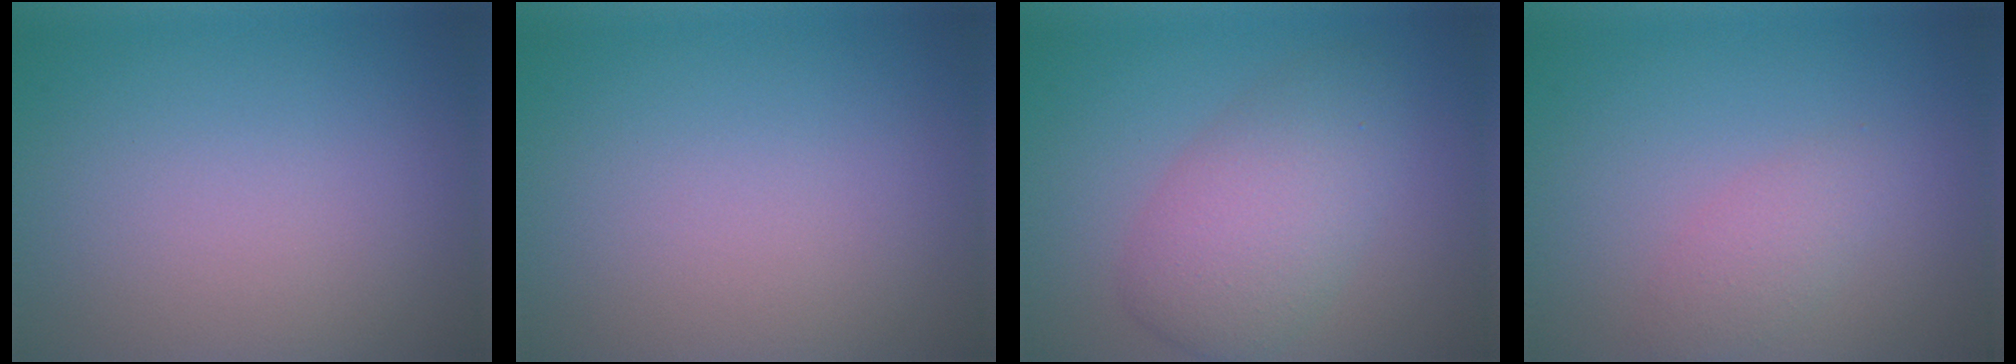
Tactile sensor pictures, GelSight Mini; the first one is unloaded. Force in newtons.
{"total": 0.0}
{"total": 5.2, "press": 5.2, "slide": 0.3}
{"total": 2.0, "press": 2.0, "slide": 0.1}